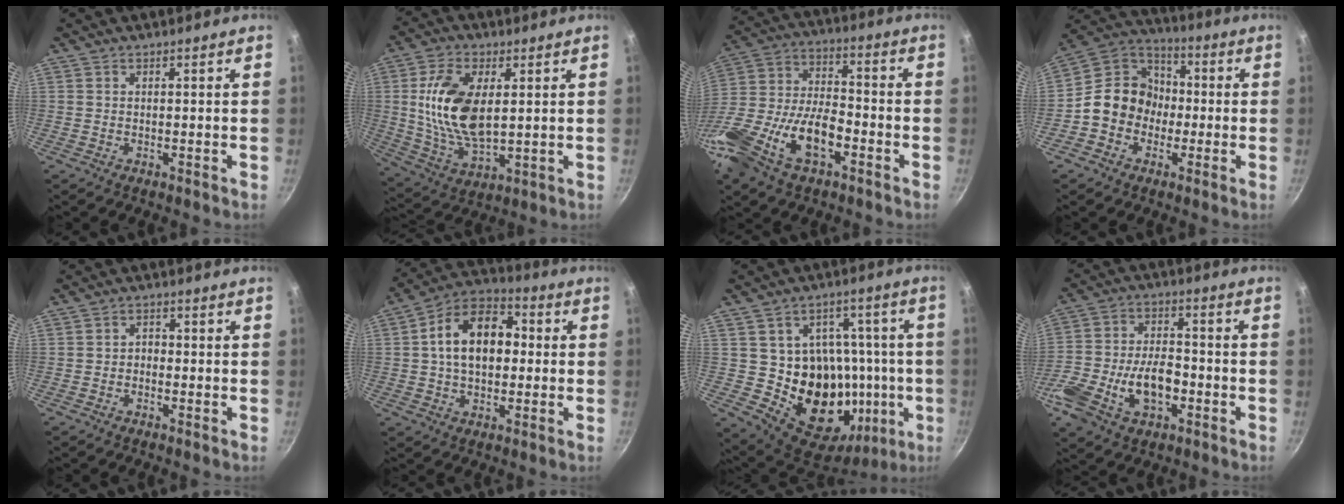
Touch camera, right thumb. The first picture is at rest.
{"total": 15.3, "force": [2.5, 8.2, 12.7], "torque": [-0.235, -0.009, 0.054]}
{"total": 21.4, "force": [-8.7, 11.2, 16.0], "torque": [-0.312, 0.023, -0.176]}
{"total": 12.0, "force": [-2.2, 10.5, 5.4], "torque": [-0.043, 0.046, -0.062]}
{"total": 1.9, "force": [-0.8, 1.4, 1.0], "torque": [-0.011, 0.013, -0.018]}
{"total": 14.9, "force": [1.1, 9.9, 11.1], "torque": [-0.145, 0.032, -0.001]}
{"total": 23.2, "force": [-2.2, 17.2, 15.4], "torque": [-0.185, 0.015, -0.014]}
{"total": 15.0, "force": [-5.0, 9.0, 11.0], "torque": [-0.201, 0.037, -0.092]}